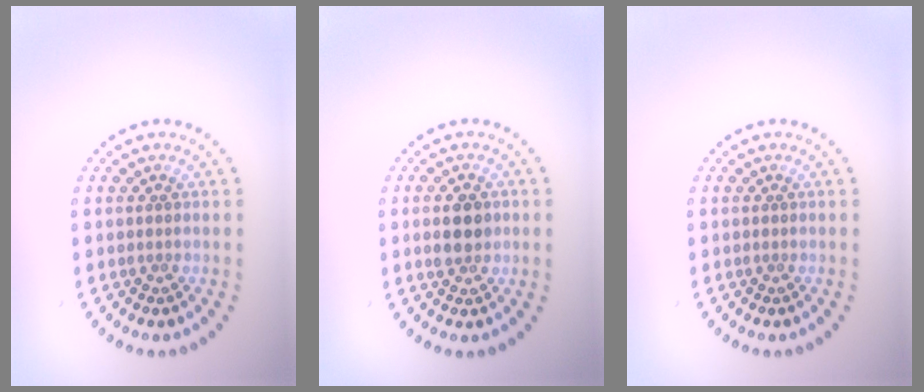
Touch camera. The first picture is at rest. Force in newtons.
{"total": 2.7, "press": 2.7, "slide": 0.2}
{"total": 0.0}